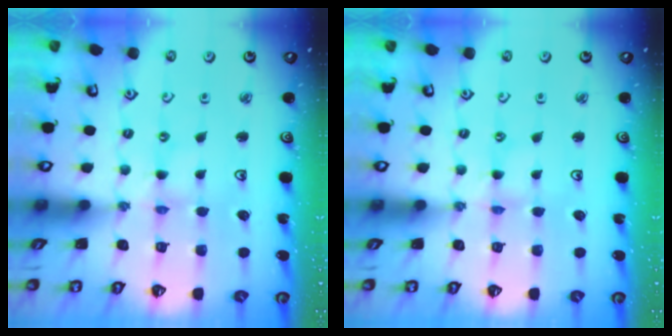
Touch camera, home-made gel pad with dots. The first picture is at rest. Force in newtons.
{"total": 0.0}